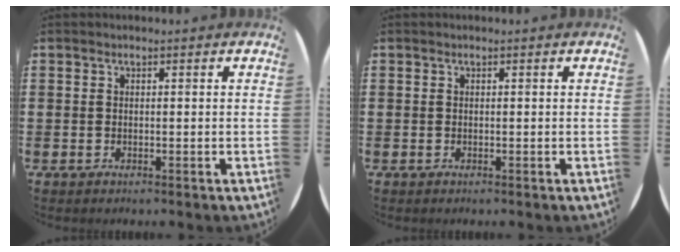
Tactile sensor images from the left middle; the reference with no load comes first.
{"total": 0.0}